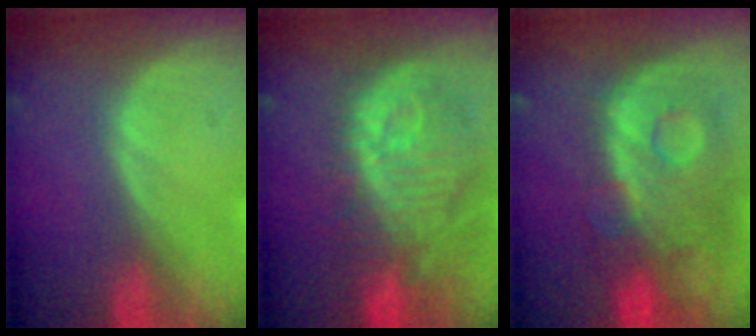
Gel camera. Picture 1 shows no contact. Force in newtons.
{"total": 12.2, "press": 10.9, "slide": 5.4}
{"total": 11.6, "press": 9.8, "slide": 6.1}